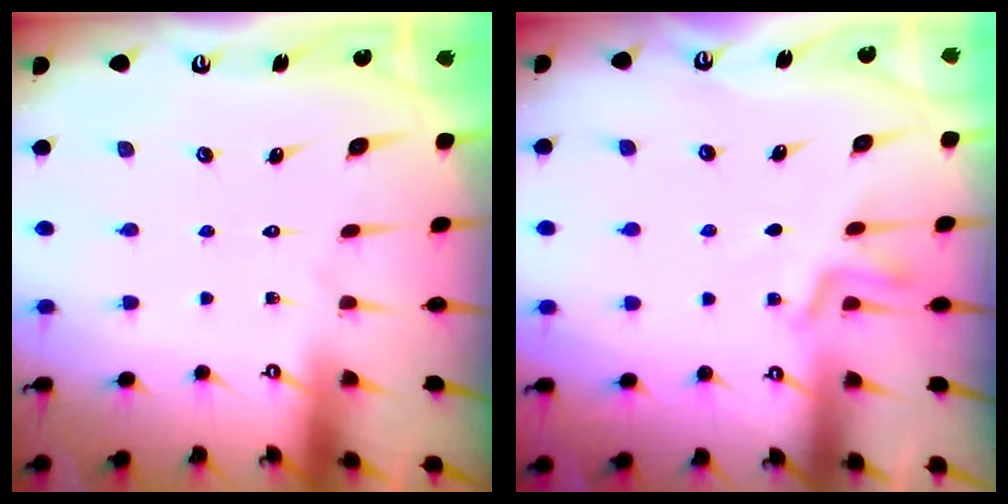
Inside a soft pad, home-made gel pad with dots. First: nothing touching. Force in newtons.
{"total": 6.5, "press": 6.2, "slide": 1.8}